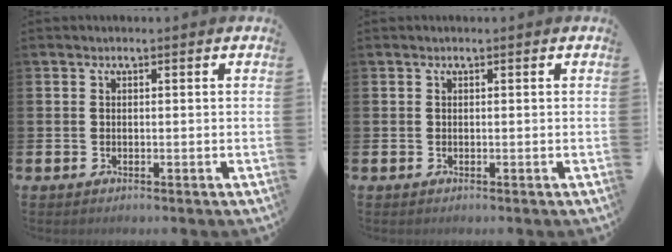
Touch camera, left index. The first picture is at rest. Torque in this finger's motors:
{"motor_torque": [-0.19, 0.15, 0.06, -0.01]}